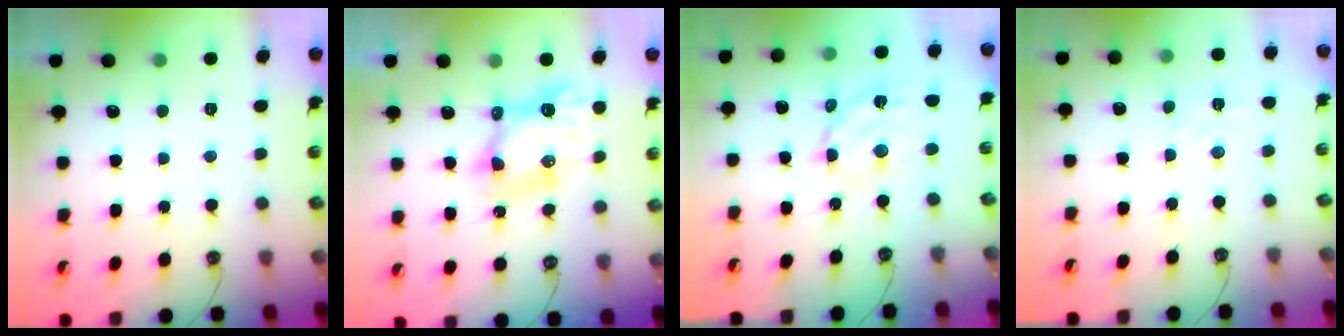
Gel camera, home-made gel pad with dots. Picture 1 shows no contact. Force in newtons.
{"total": 8.7, "press": 8.6, "slide": 0.8}
{"total": 10.9, "press": 10.9, "slide": 0.8}
{"total": 3.6, "press": 3.6, "slide": 0.5}